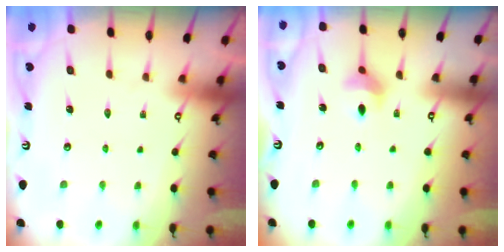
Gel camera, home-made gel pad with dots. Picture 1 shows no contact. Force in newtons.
{"total": 6.6, "press": 6.5, "slide": 1.2}